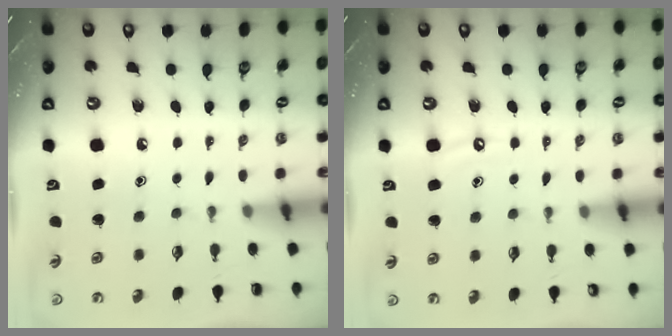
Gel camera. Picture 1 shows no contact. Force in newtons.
{"total": 4.3, "press": 4.3, "slide": 0.6}